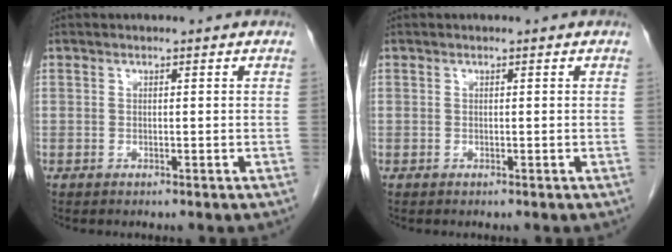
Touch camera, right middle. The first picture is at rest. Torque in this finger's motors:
{"motor_torque": [-0.17, -0.03, -0.03, 0.00]}